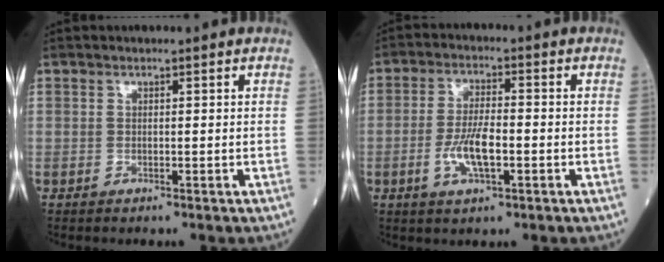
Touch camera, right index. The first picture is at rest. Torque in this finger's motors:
{"motor_torque": [0.30, -0.24, 0.31, 0.06]}